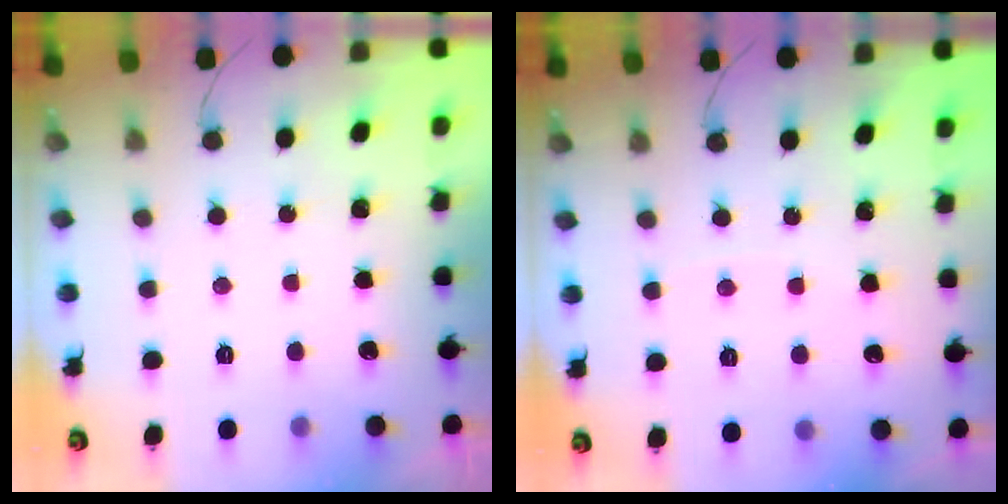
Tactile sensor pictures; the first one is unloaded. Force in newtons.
{"total": 2.6, "press": 2.6, "slide": 0.4}